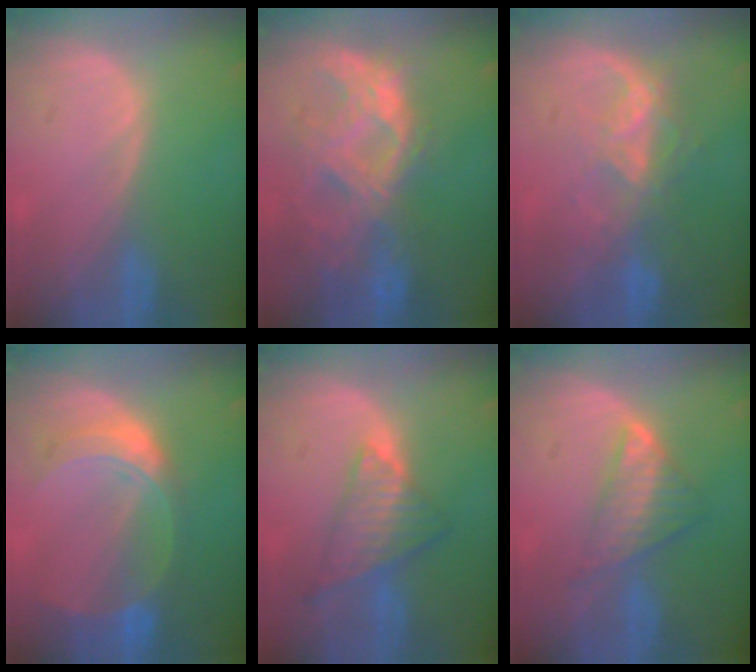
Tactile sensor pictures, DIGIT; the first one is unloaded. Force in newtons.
{"total": 10.4, "press": 9.2, "slide": 4.9}
{"total": 6.8, "press": 6.2, "slide": 2.8}
{"total": 7.7, "press": 6.7, "slide": 3.8}
{"total": 7.6, "press": 6.4, "slide": 4.0}
{"total": 5.8, "press": 5.4, "slide": 2.3}